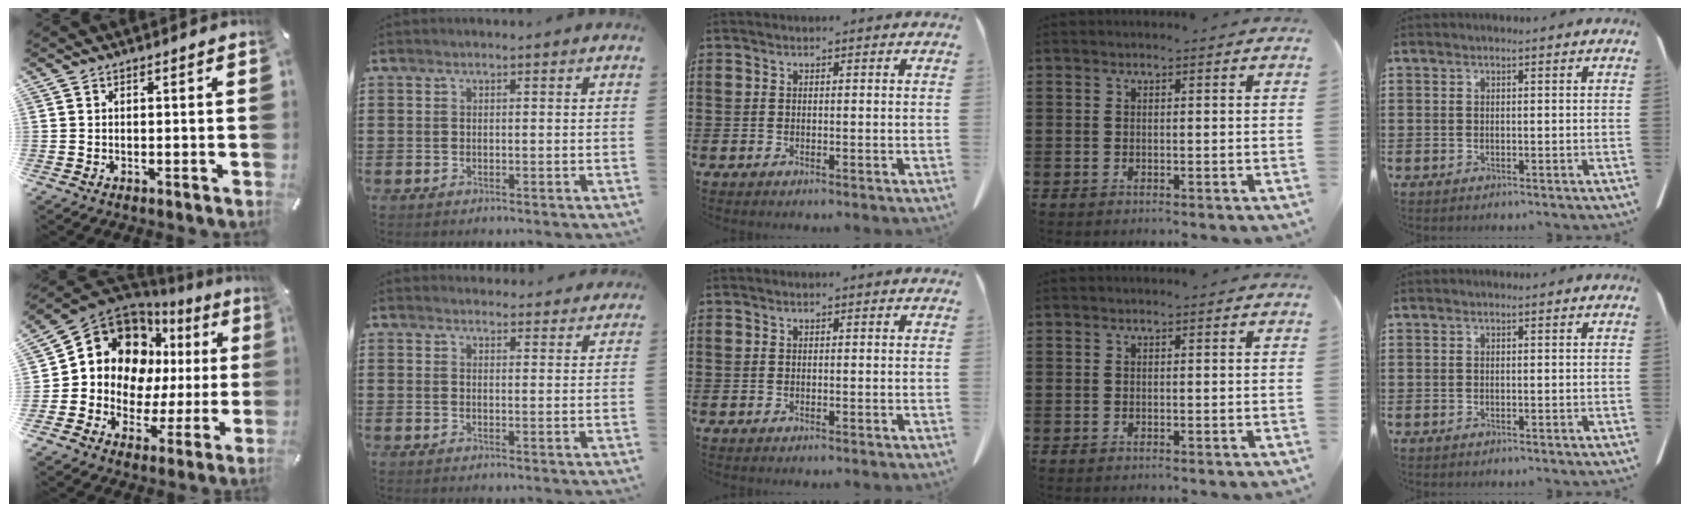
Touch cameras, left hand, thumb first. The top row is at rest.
{"thumb": {"total": 14.5, "force": [6.1, 11.4, 6.6], "torque": [-0.111, -0.058, 0.115]}, "index": {"total": 2.8, "force": [2.7, 0.4, 0.0], "torque": [-0.001, -0.012, 0.050]}}